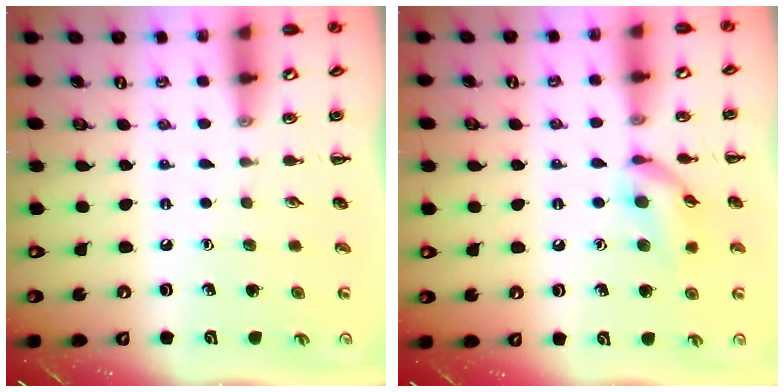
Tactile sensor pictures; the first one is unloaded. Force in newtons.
{"total": 11.6, "press": 11.5, "slide": 1.7}